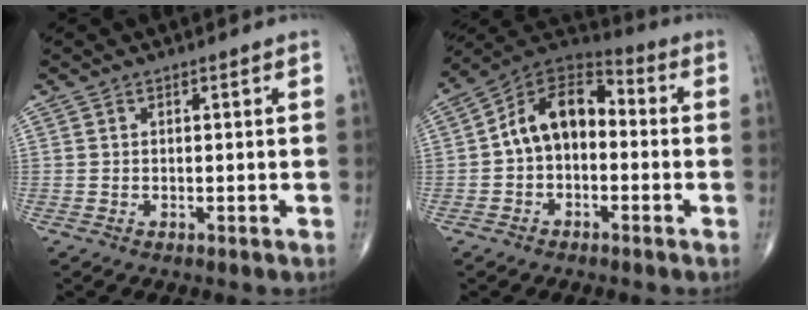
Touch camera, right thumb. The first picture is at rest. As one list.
[{"total": 12.1, "force": [-0.4, 8.1, 9.1], "torque": [-0.125, 0.046, -0.025]}]